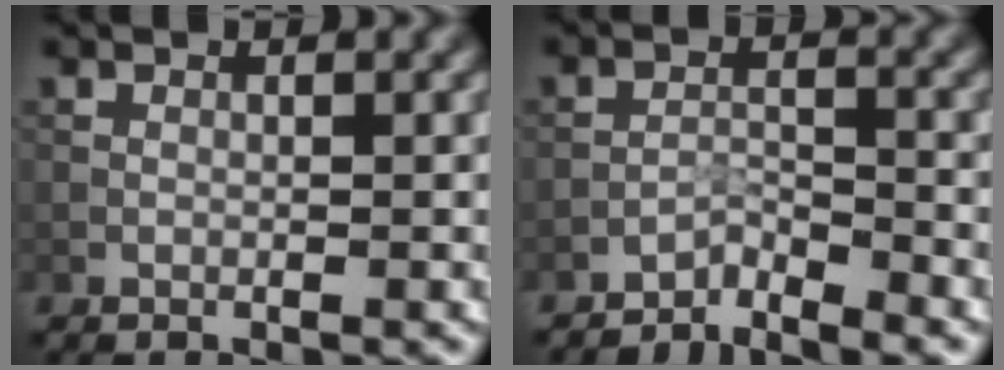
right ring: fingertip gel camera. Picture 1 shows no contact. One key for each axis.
{"total": 2.3, "fx": -2.2, "fy": 0.0, "fz": 0.4, "tx": 0.000, "ty": 0.004, "tz": -0.047}